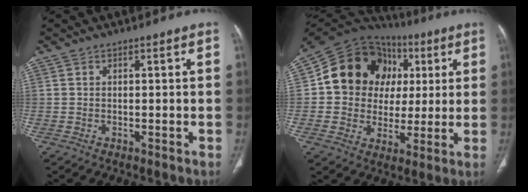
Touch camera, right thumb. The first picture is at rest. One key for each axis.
{"total": 19.6, "fx": 4.3, "fy": 16.5, "fz": 9.7, "tx": -0.115, "ty": 0.033, "tz": 0.077}